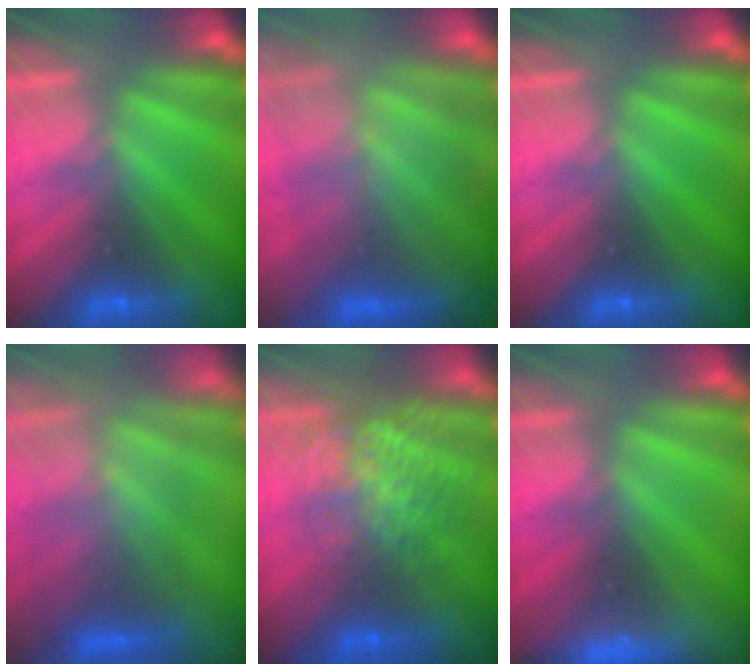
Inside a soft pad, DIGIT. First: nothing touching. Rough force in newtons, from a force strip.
{"total": 11.6}
{"total": 0.0}
{"total": 4.3}
{"total": 7.7}
{"total": 3.2}